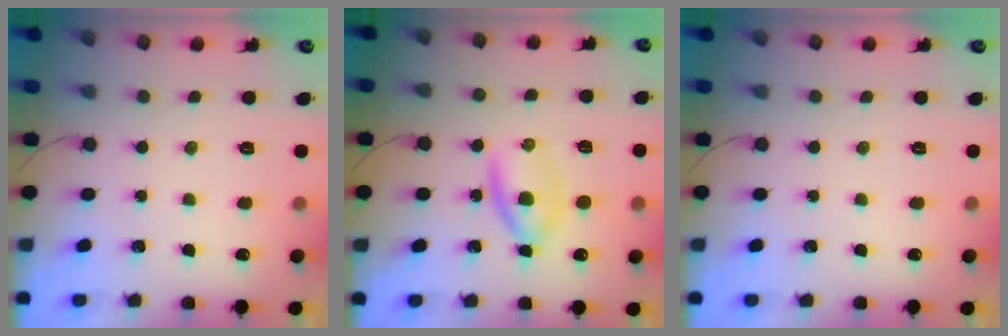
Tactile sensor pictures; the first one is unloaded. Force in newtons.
{"total": 3.0, "press": 2.9, "slide": 0.9}
{"total": 0.0}